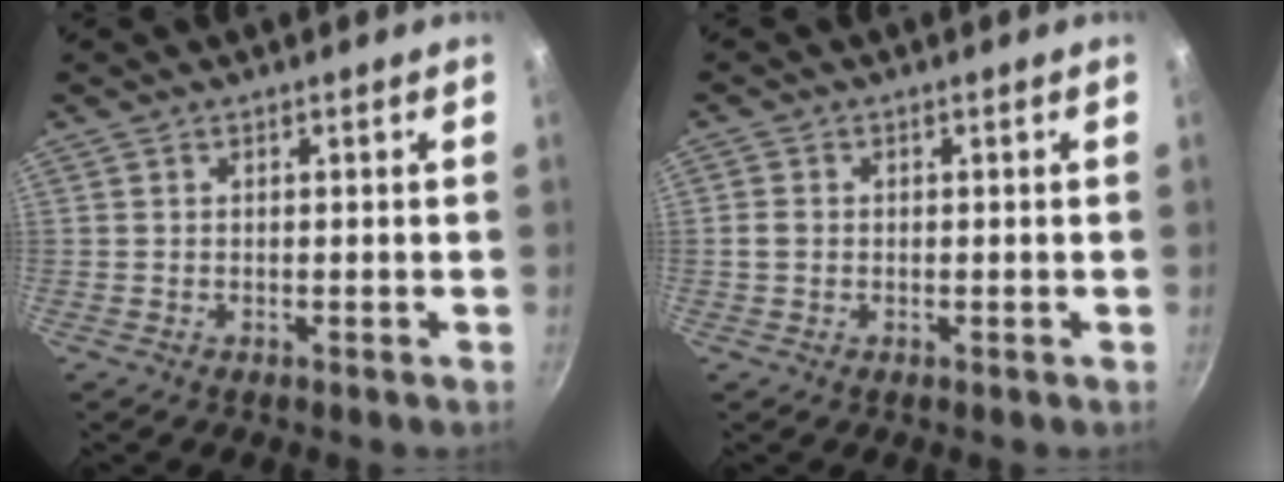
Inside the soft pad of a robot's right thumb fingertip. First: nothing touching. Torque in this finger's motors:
{"motor_torque": [0.17, 0.35, 0.20, -0.17, 0.15]}